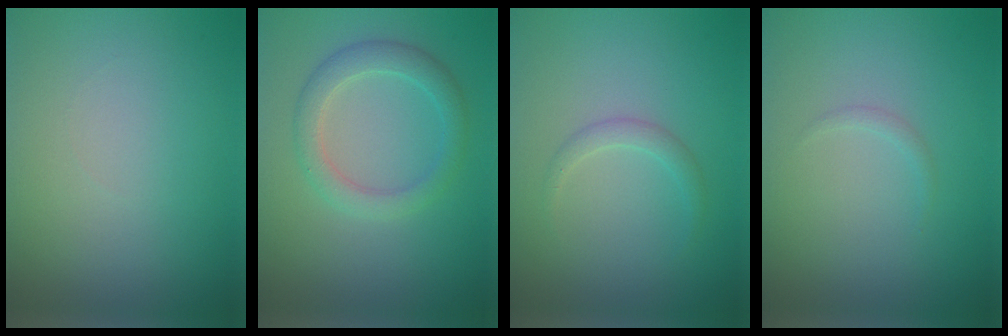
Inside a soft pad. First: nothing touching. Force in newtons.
{"total": 2.9, "press": 2.9, "slide": 0.2}
{"total": 1.2, "press": 1.2, "slide": 0.0}
{"total": 0.5, "press": 0.5, "slide": 0.1}